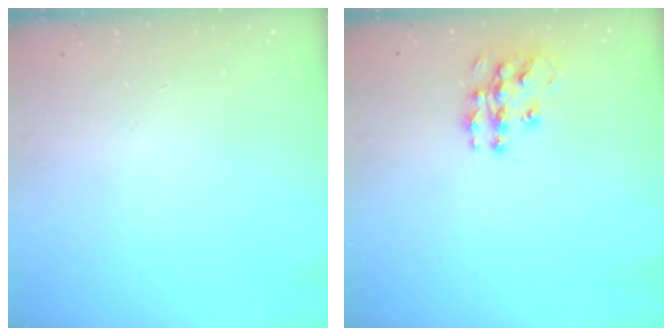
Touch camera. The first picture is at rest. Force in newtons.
{"total": 10.4, "press": 10.4, "slide": 0.4}